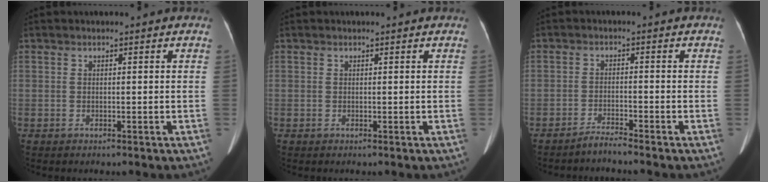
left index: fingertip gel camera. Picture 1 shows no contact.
{"total": 0.0}
{"total": 2.3, "force": [-2.2, -0.6, 0.3], "torque": [-0.010, -0.009, -0.043]}